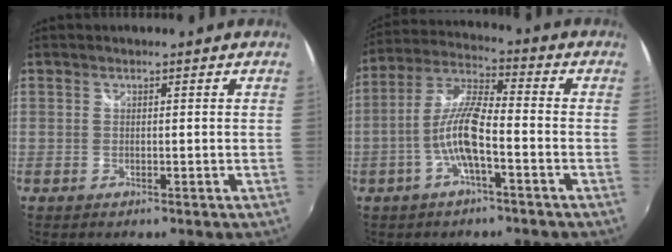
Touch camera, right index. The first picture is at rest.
{"total": 9.3, "force": [-3.3, 1.7, 8.6], "torque": [-0.186, 0.008, -0.062]}